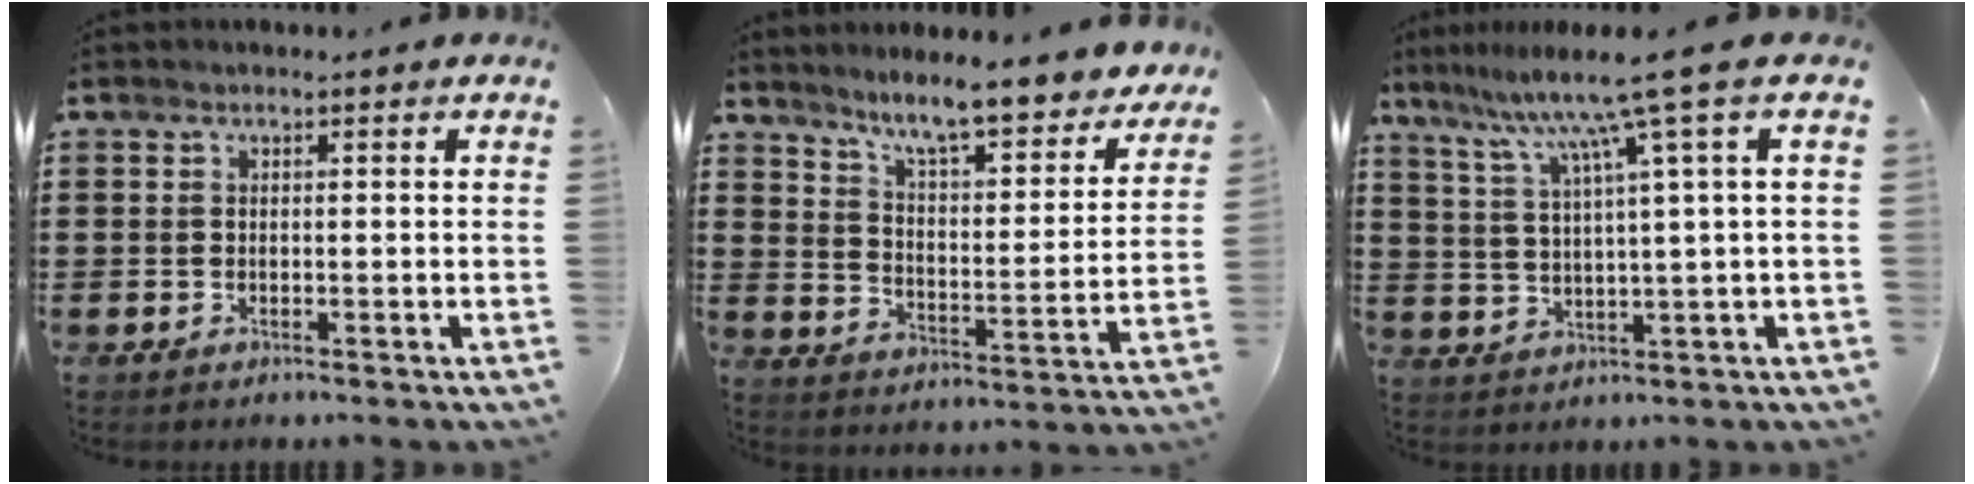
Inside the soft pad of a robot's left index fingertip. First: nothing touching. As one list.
[{"total": 7.8, "force": [6.9, -0.3, 3.6], "torque": [-0.089, -0.054, 0.114]}, {"total": 9.1, "force": [5.2, -1.6, 7.3], "torque": [-0.160, -0.025, 0.077]}]